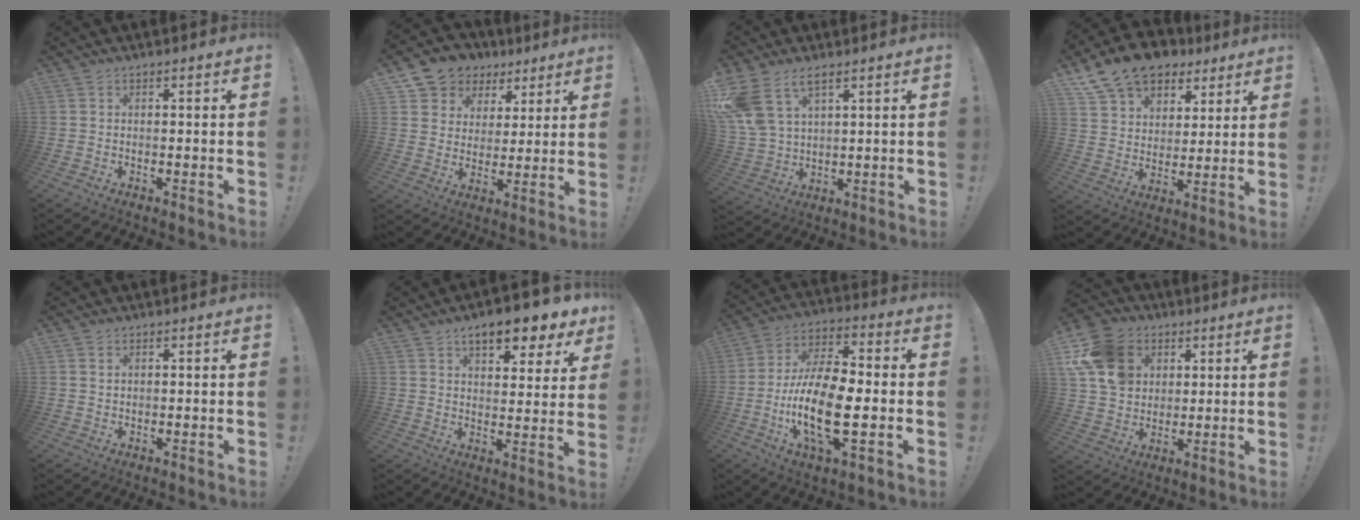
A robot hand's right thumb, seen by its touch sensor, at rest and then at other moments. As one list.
[{"total": 8.5, "force": [4.6, 7.0, 1.4], "torque": [-0.029, -0.037, 0.095]}, {"total": 10.1, "force": [6.3, 5.3, 5.7], "torque": [-0.132, -0.024, 0.126]}, {"total": 14.9, "force": [10.6, 9.3, 4.8], "torque": [-0.092, -0.069, 0.202]}, {"total": 1.2, "force": [0.8, 0.6, 0.6], "torque": [-0.004, -0.004, 0.014]}, {"total": 10.5, "force": [7.0, 3.6, 6.9], "torque": [-0.093, -0.044, 0.117]}, {"total": 19.6, "force": [-4.7, 8.3, 17.1], "torque": [-0.344, 0.010, -0.077]}, {"total": 16.9, "force": [6.3, 13.3, 8.4], "torque": [-0.152, -0.023, 0.124]}]